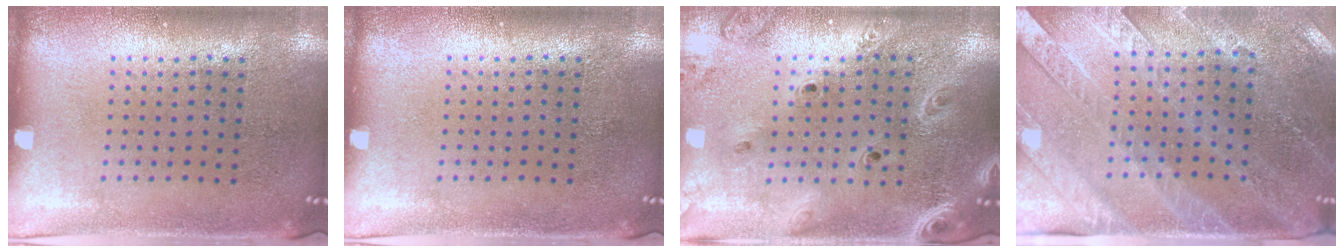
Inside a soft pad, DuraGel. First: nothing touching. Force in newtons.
{"total": 0.0}
{"total": 2.6, "press": 2.3, "slide": 1.2}
{"total": 2.8, "press": 2.6, "slide": 1.0}